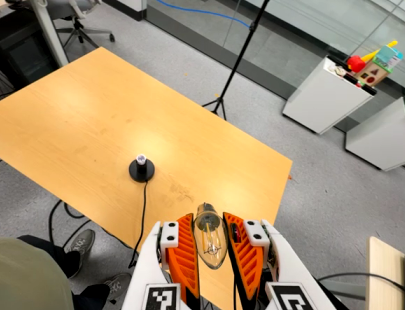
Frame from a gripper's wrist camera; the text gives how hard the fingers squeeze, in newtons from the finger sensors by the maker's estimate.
{"total": 19.4, "left": 21.6, "right": 17.2}